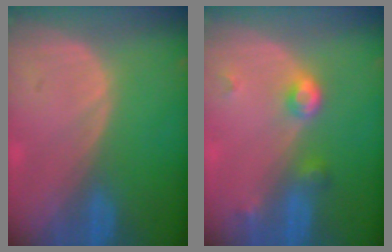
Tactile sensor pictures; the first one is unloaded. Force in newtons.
{"total": 3.8, "press": 3.5, "slide": 1.5}